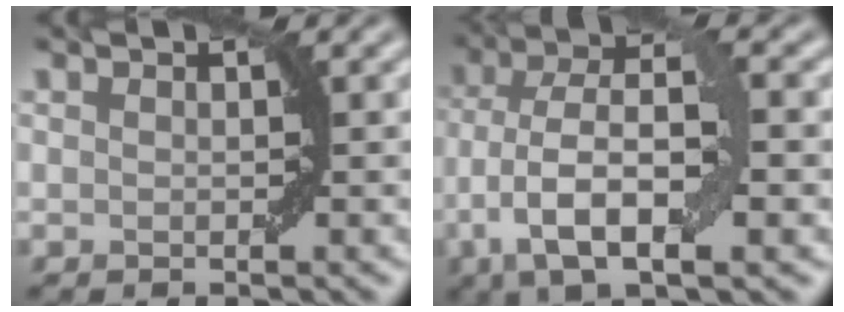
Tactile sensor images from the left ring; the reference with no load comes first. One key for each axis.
{"total": 9.3, "fx": -2.0, "fy": 3.7, "fz": 8.3, "tx": -0.157, "ty": 0.009, "tz": -0.044}